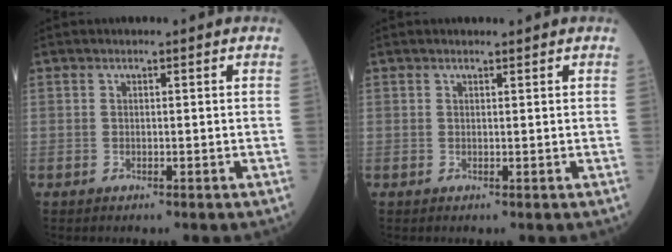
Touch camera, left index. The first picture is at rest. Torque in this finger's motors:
{"motor_torque": [-0.01, 0.10, -0.12, -0.01]}